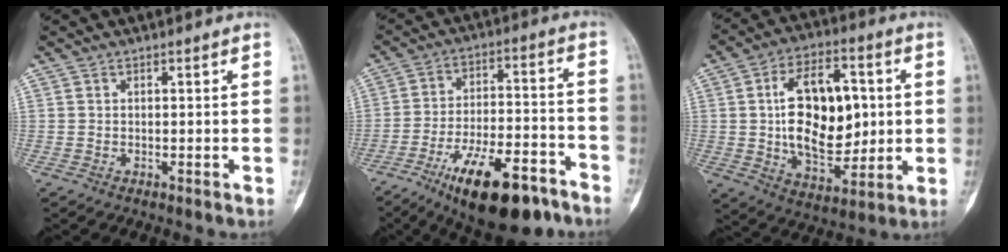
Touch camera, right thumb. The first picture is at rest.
{"total": 18.9, "force": [-11.7, 6.8, 13.2], "torque": [-0.203, 0.068, -0.186]}
{"total": 19.8, "force": [1.8, 11.7, 15.9], "torque": [-0.216, -0.002, 0.037]}